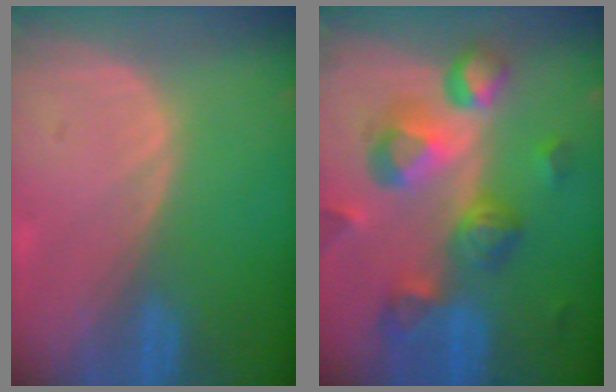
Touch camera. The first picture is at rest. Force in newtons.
{"total": 10.7, "press": 9.6, "slide": 4.7}